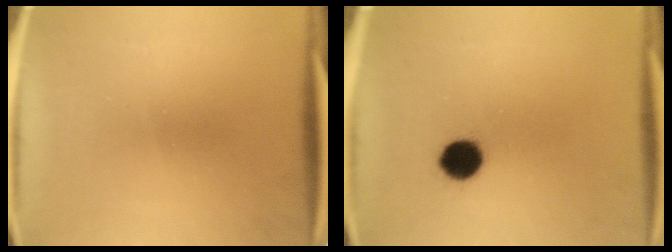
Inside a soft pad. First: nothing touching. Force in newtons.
{"total": 6.8}